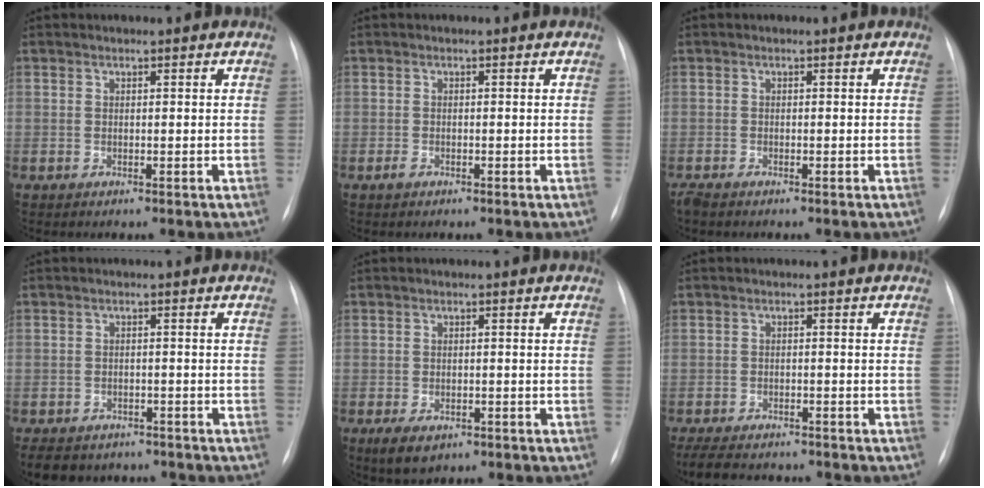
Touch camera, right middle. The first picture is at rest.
{"total": 0.7, "force": [0.3, 0.5, 0.4], "torque": [-0.010, 0.002, 0.008]}
{"total": 1.4, "force": [-1.2, 0.4, 0.7], "torque": [-0.017, -0.004, -0.021]}
{"total": 10.1, "force": [-8.2, 5.3, 2.7], "torque": [-0.050, 0.002, -0.102]}
{"total": 4.3, "force": [-2.6, 2.4, 2.5], "torque": [-0.047, -0.006, -0.034]}
{"total": 10.4, "force": [-8.9, 3.5, 4.1], "torque": [-0.083, -0.009, -0.125]}